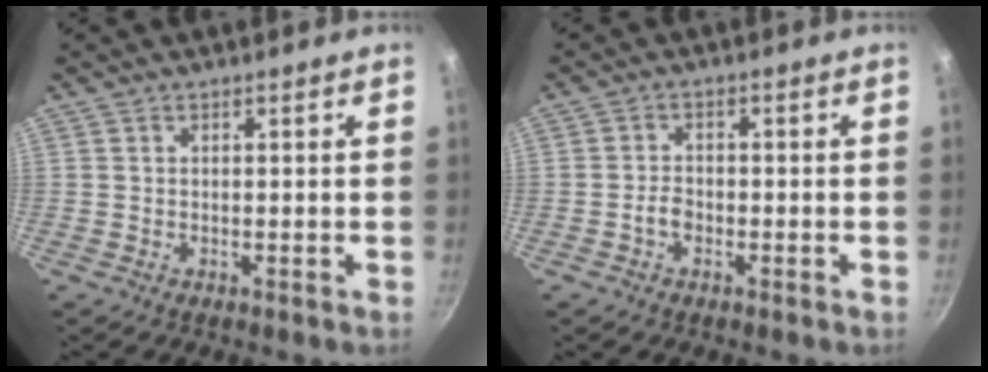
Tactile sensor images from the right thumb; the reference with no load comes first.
{"total": 2.3, "force": [-1.1, 1.6, 1.4], "torque": [-0.020, 0.017, -0.022]}